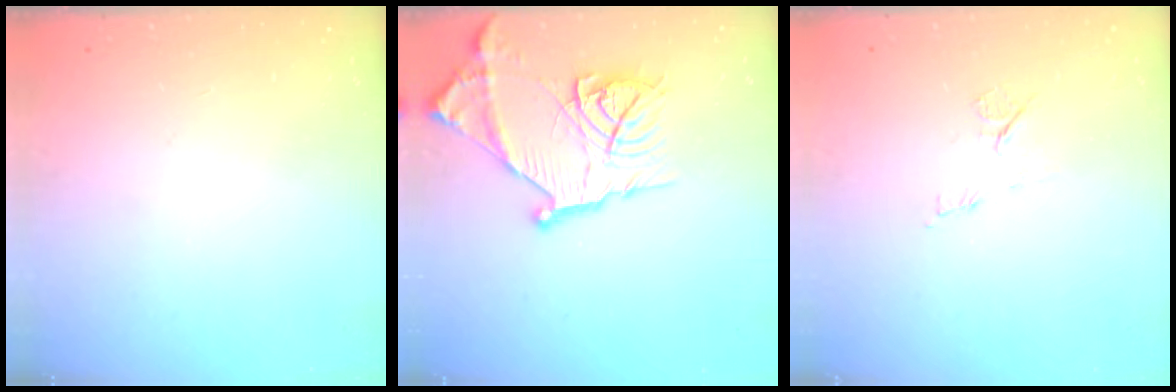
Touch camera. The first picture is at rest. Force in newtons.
{"total": 18.7, "press": 18.6, "slide": 1.4}
{"total": 6.3, "press": 6.3, "slide": 0.6}